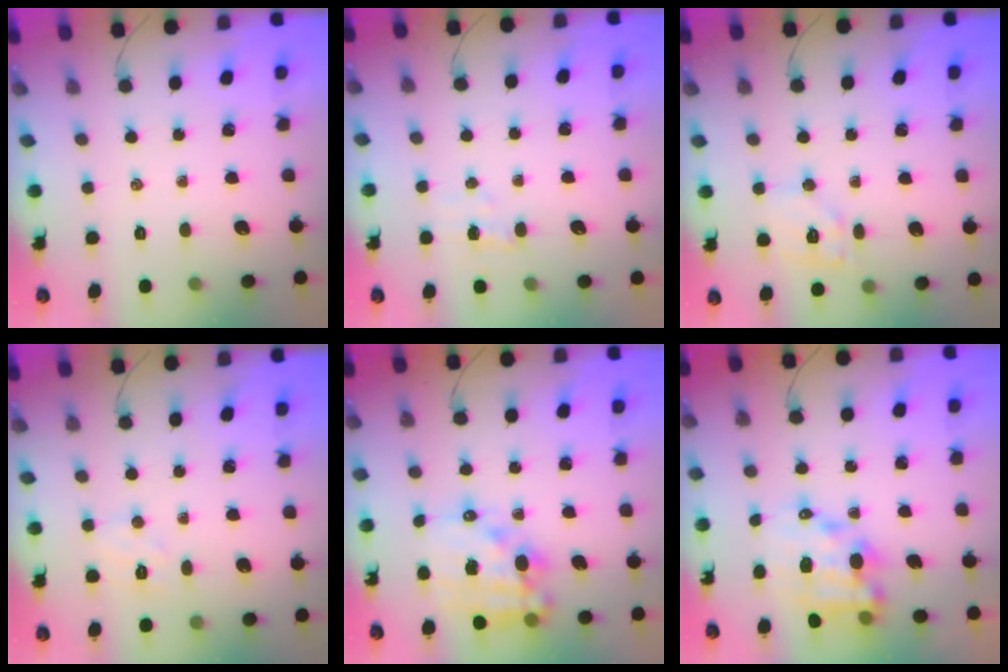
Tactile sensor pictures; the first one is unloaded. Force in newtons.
{"total": 2.7, "press": 2.6, "slide": 0.7}
{"total": 9.9, "press": 9.9, "slide": 0.2}
{"total": 6.3, "press": 6.2, "slide": 1.0}
{"total": 15.7, "press": 15.4, "slide": 3.1}
{"total": 11.3, "press": 10.9, "slide": 2.8}